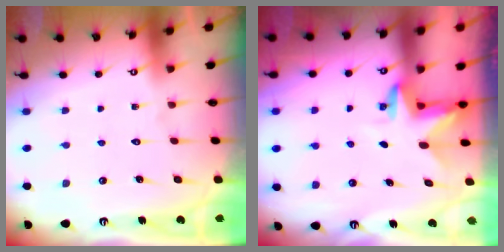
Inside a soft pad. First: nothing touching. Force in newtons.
{"total": 3.4, "press": 3.4, "slide": 0.1}